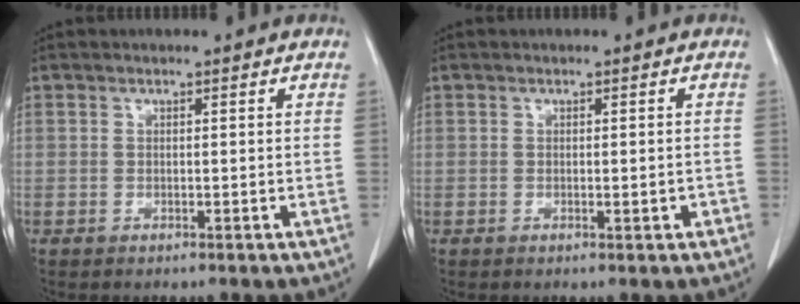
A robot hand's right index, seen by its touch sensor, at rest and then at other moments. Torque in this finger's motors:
{"motor_torque": [0.15, 0.24, 0.07, 0.06]}